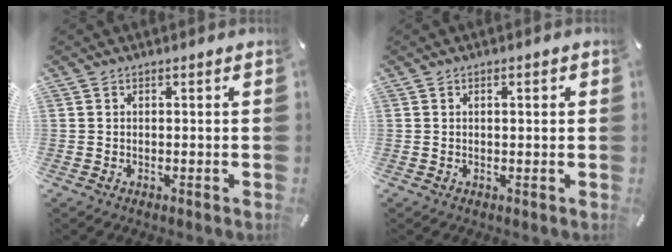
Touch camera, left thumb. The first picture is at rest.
{"total": 1.3, "force": [0.3, 0.6, 1.1], "torque": [-0.014, 0.001, 0.001]}